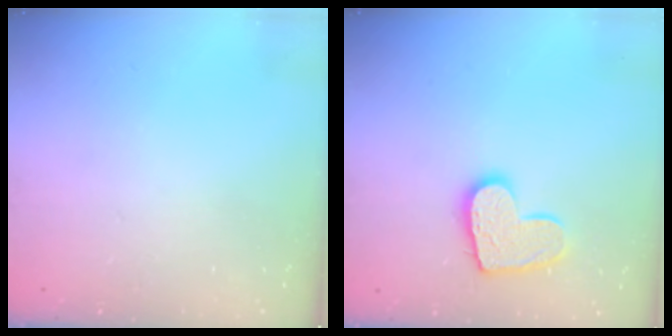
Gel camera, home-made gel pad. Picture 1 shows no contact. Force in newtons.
{"total": 11.6, "press": 11.6, "slide": 0.8}